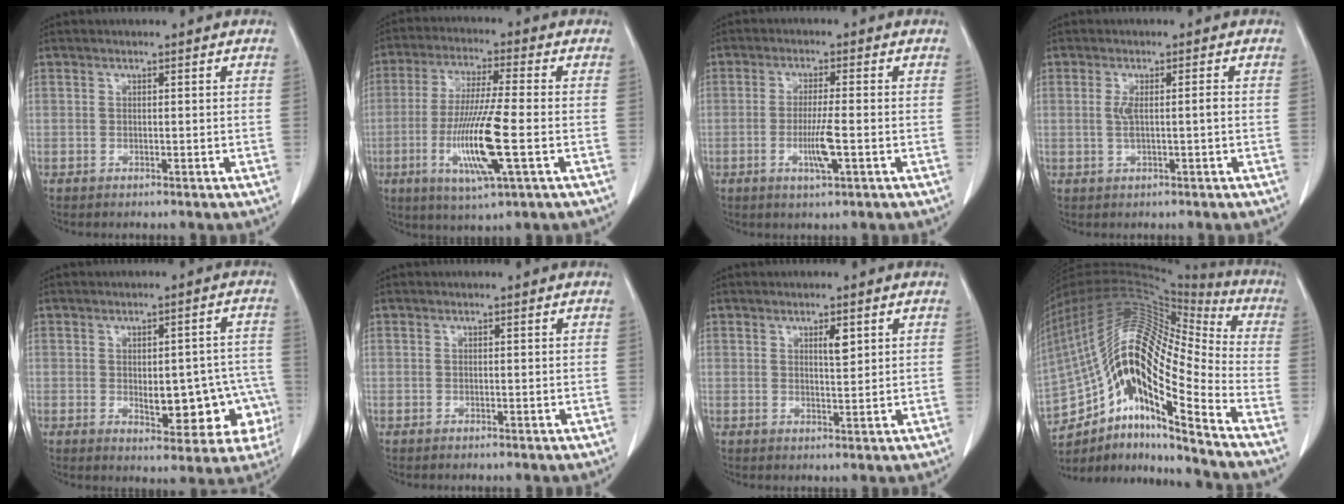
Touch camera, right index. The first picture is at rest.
{"total": 12.6, "force": [-3.3, 0.3, 12.1], "torque": [-0.242, -0.020, -0.064]}
{"total": 5.0, "force": [-1.4, 0.0, 4.8], "torque": [-0.092, -0.010, -0.026]}
{"total": 2.6, "force": [-0.1, 0.1, 2.6], "torque": [-0.053, 0.001, 0.000]}
{"total": 11.6, "force": [-2.8, 5.8, 9.6], "torque": [-0.100, 0.021, -0.023]}
{"total": 0.0}
{"total": 2.4, "force": [1.1, 0.6, 2.0], "torque": [-0.035, -0.004, 0.020]}
{"total": 23.5, "force": [-11.9, 5.1, 19.6], "torque": [-0.373, 0.032, -0.208]}